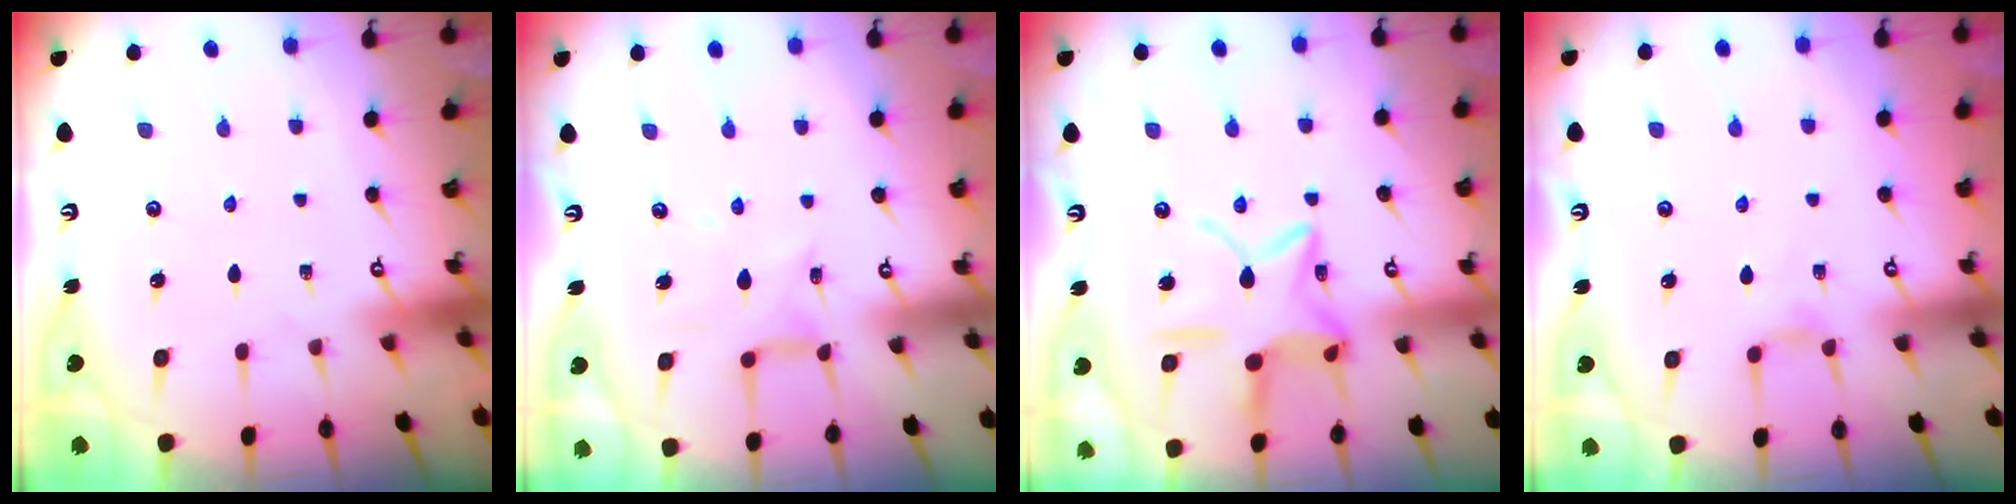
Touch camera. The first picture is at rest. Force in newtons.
{"total": 7.5, "press": 7.4, "slide": 0.7}
{"total": 14.0, "press": 14.0, "slide": 1.0}
{"total": 2.7, "press": 2.6, "slide": 0.5}